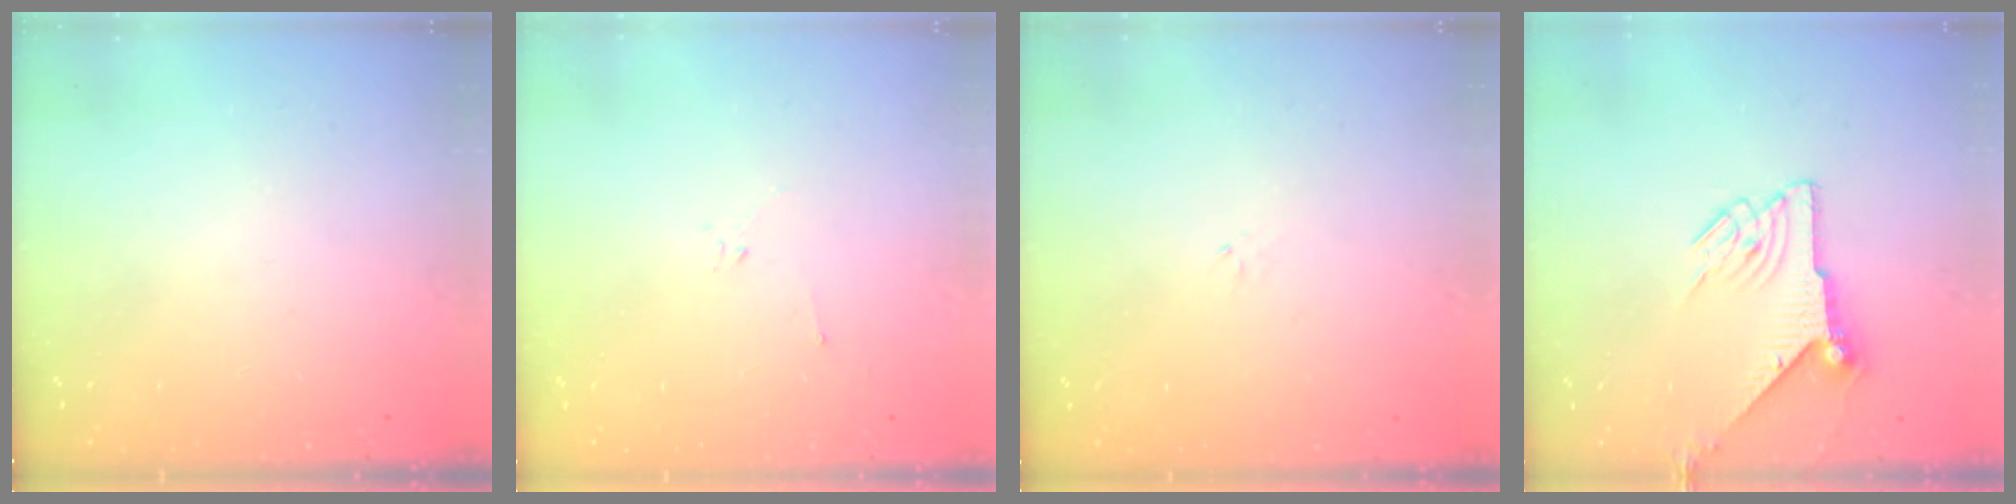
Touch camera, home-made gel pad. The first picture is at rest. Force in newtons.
{"total": 2.2, "press": 2.1, "slide": 0.7}
{"total": 0.7, "press": 0.5, "slide": 0.4}
{"total": 8.3, "press": 8.3, "slide": 0.4}